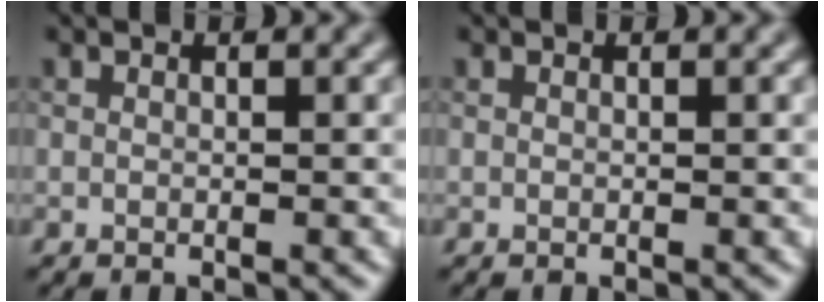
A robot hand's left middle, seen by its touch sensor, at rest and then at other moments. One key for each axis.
{"total": 0.0}